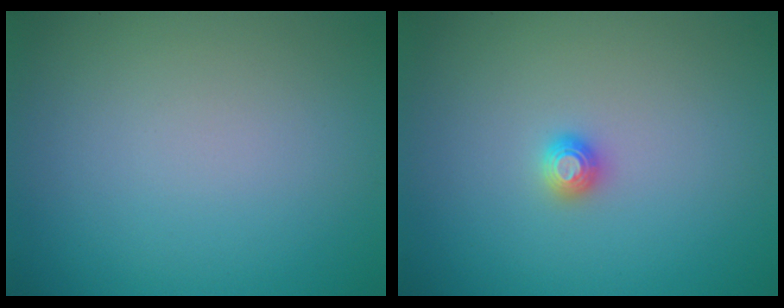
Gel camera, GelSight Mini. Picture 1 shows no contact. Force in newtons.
{"total": 1.2, "press": 1.2, "slide": 0.1}